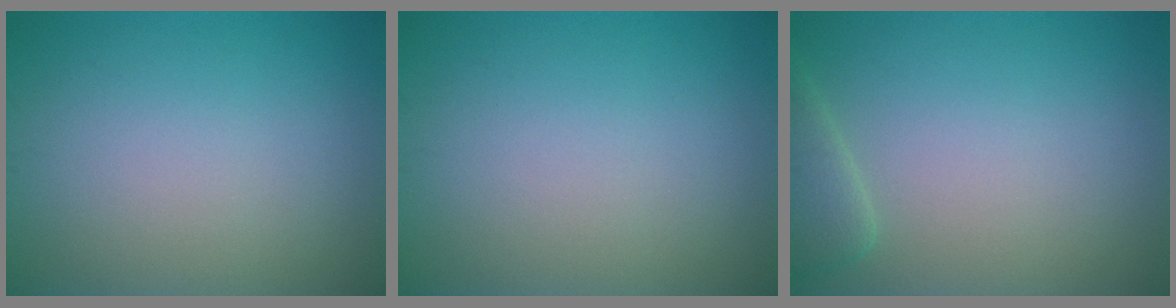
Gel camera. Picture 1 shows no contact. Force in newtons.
{"total": 0.0}
{"total": 2.2, "press": 2.2, "slide": 0.2}